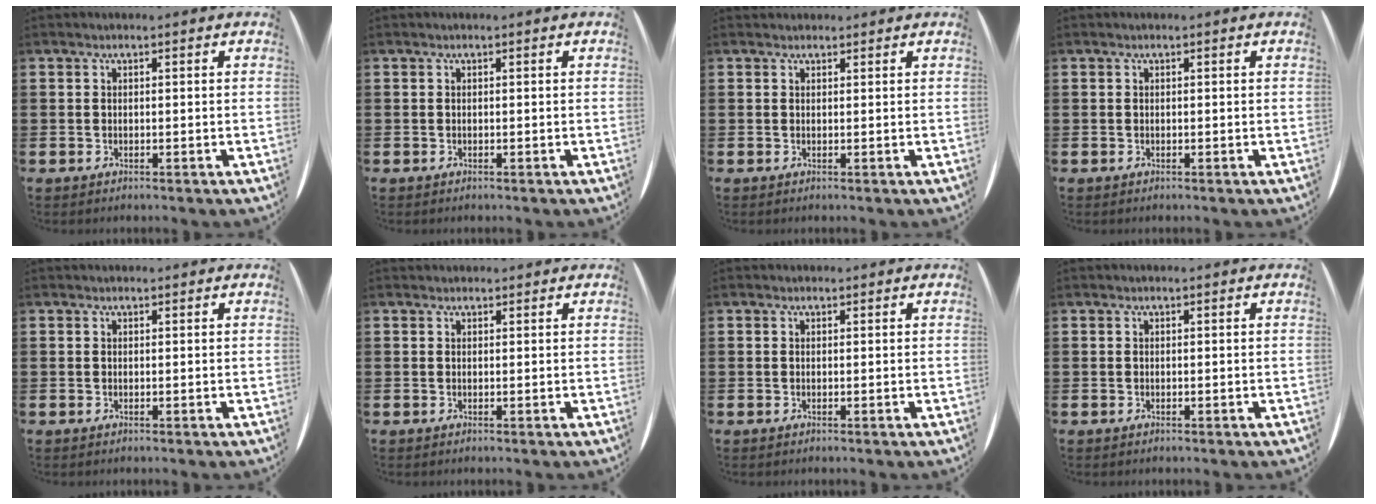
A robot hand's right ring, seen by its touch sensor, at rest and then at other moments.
{"total": 0.0}
{"total": 0.7, "force": [0.6, 0.2, -0.2], "torque": [0.003, 0.005, 0.012]}
{"total": 0.0}
{"total": 0.0}
{"total": 0.6, "force": [0.5, 0.1, -0.2], "torque": [0.003, 0.004, 0.010]}
{"total": 0.0}
{"total": 0.0}